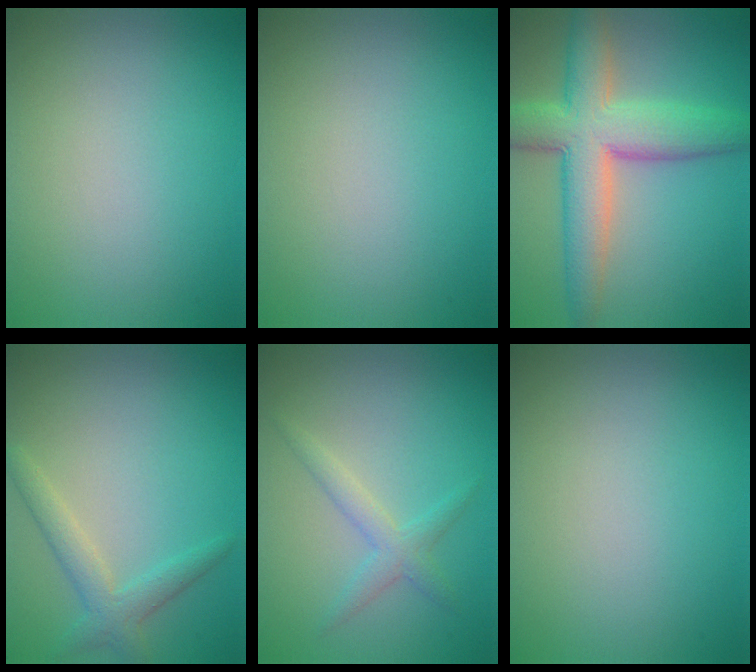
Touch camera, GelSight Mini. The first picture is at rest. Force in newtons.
{"total": 0.0}
{"total": 8.3, "press": 8.3, "slide": 0.3}
{"total": 2.6, "press": 2.6, "slide": 0.1}
{"total": 1.3, "press": 1.3, "slide": 0.1}
{"total": 0.0}